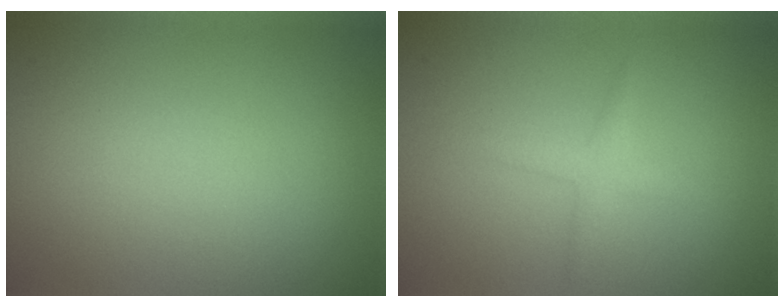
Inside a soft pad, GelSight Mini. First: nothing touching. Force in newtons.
{"total": 1.6, "press": 1.6, "slide": 0.0}